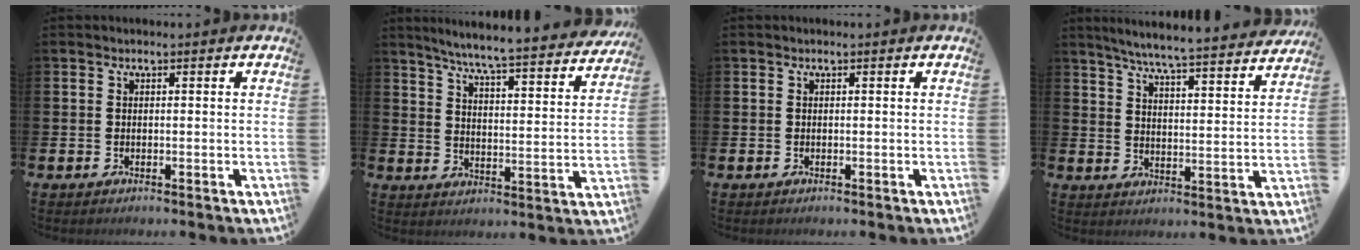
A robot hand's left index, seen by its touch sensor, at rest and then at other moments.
{"total": 6.7, "force": [6.3, -0.3, 2.4], "torque": [-0.068, -0.054, 0.102]}
{"total": 0.0}
{"total": 6.4, "force": [6.0, -0.1, 2.0], "torque": [-0.057, -0.049, 0.100]}